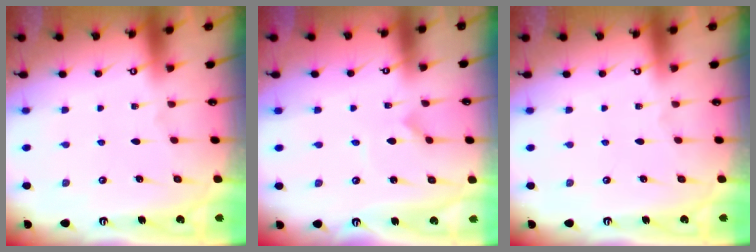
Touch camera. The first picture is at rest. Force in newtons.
{"total": 0.0}
{"total": 0.0}